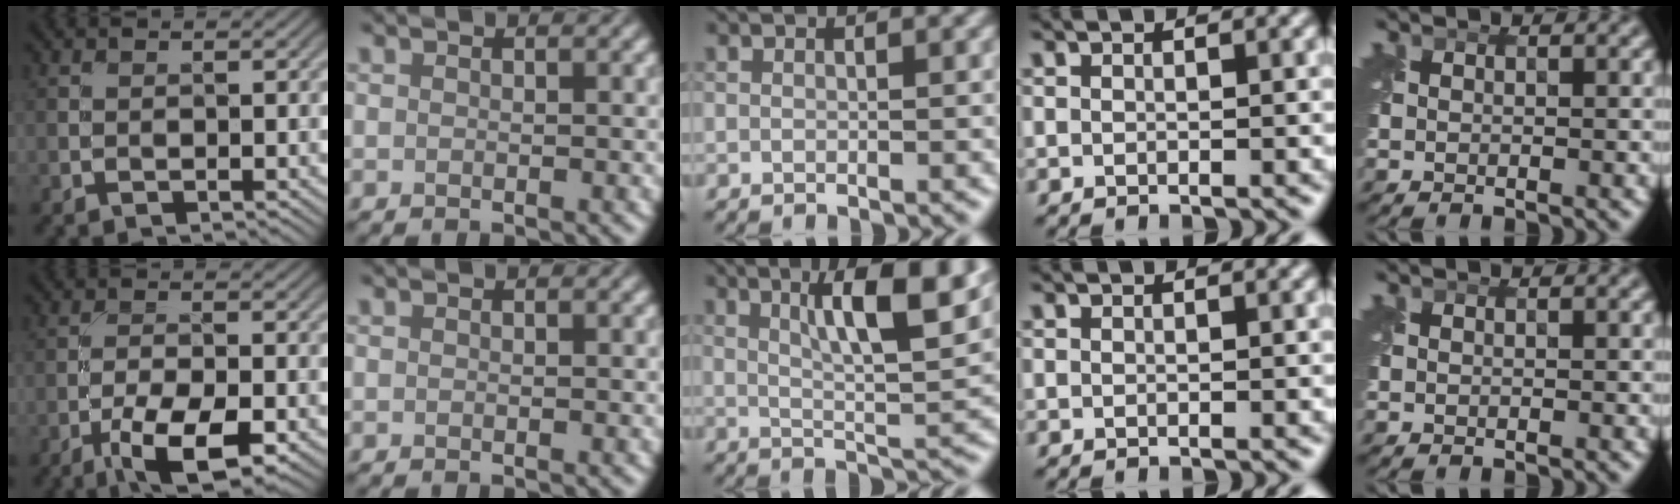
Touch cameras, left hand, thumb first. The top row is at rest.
{"thumb": {"total": 8.7, "force": [-4.6, 3.0, 6.8], "torque": [-0.123, -0.009, -0.080]}, "middle": {"total": 8.5, "force": [3.7, 1.8, 7.5], "torque": [-0.108, 0.005, 0.061]}}